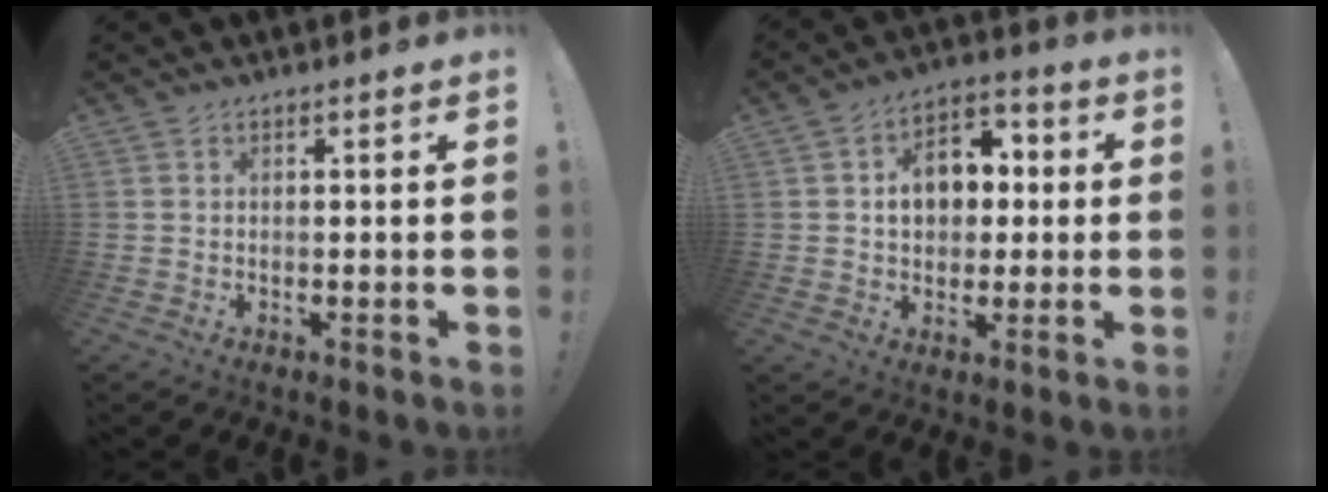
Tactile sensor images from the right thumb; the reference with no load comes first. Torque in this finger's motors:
{"motor_torque": [0.13, 0.12, 0.02, 0.01, 0.02]}